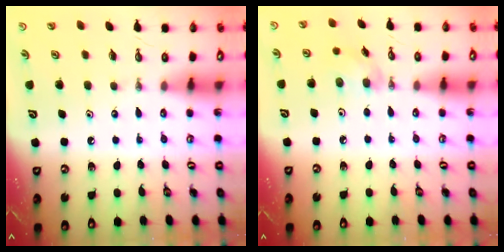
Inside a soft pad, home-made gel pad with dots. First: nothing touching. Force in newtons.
{"total": 5.8, "press": 5.7, "slide": 1.4}